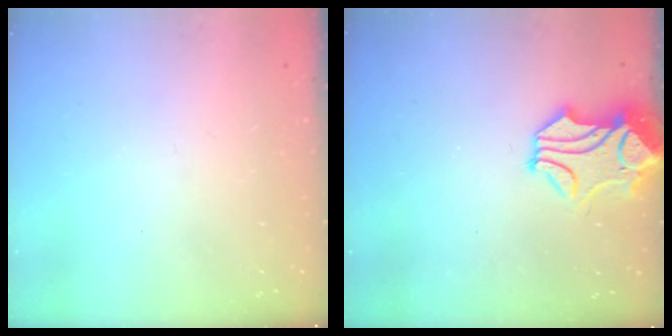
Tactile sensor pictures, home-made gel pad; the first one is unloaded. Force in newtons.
{"total": 1.4, "press": 0.7, "slide": 1.3}